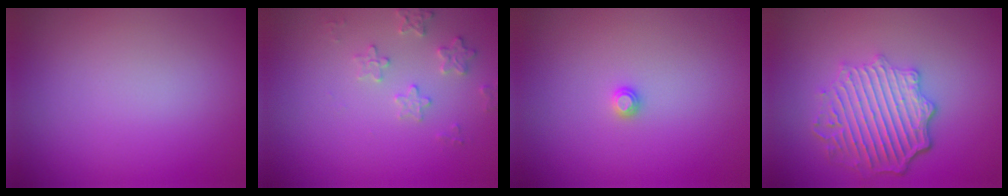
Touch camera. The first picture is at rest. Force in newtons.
{"total": 2.2, "press": 2.1, "slide": 0.4}
{"total": 0.8, "press": 0.8, "slide": 0.1}
{"total": 6.0, "press": 4.7, "slide": 3.8}